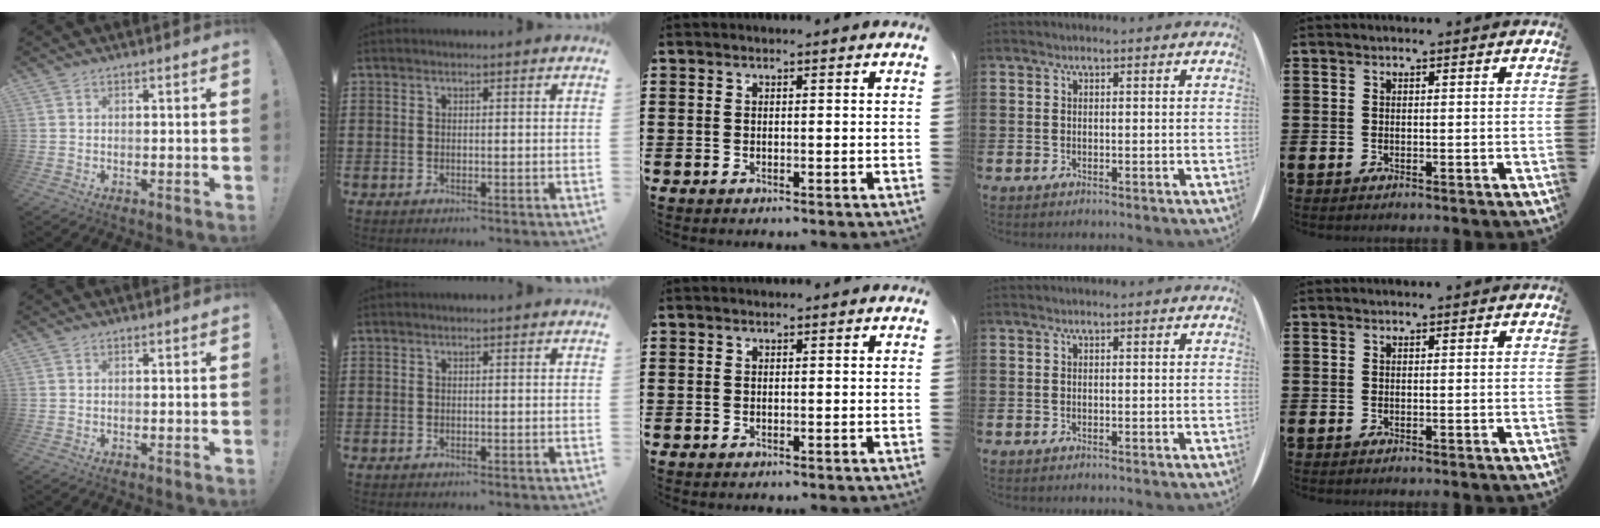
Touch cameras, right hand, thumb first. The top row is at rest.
{}